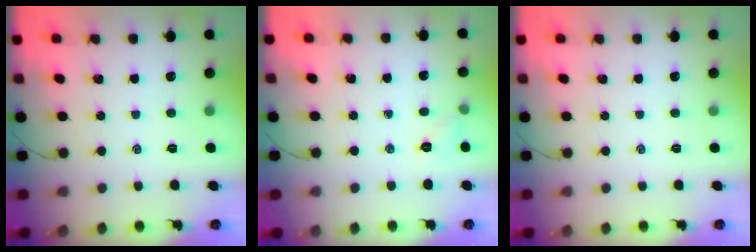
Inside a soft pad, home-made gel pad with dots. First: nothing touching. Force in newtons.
{"total": 5.0, "press": 4.7, "slide": 1.4}
{"total": 0.0}